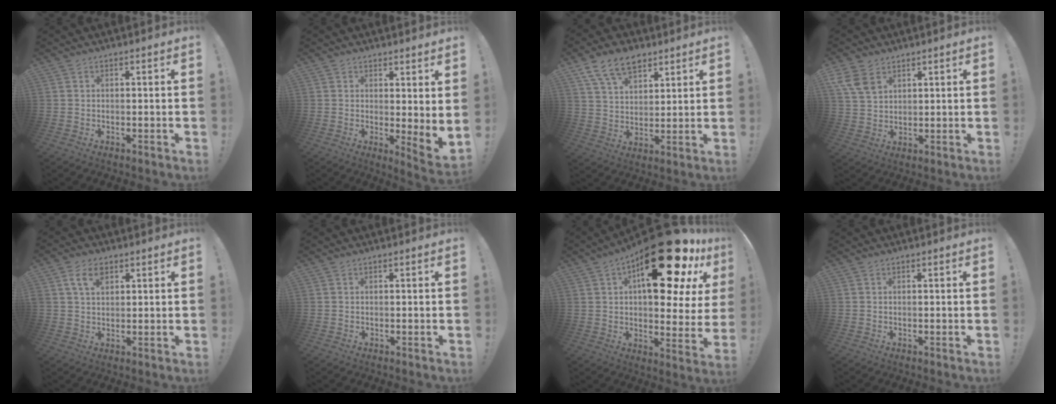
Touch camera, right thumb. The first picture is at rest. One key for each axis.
{"total": 3.7, "fx": 1.9, "fy": 0.2, "fz": 3.1, "tx": -0.036, "ty": -0.031, "tz": 0.035}
{"total": 11.6, "fx": 7.4, "fy": 6.5, "fz": 6.1, "tx": -0.108, "ty": -0.028, "tz": 0.141}
{"total": 8.1, "fx": 4.6, "fy": 5.1, "fz": 4.3, "tx": -0.085, "ty": -0.013, "tz": 0.092}
{"total": 5.7, "fx": 2.7, "fy": 3.2, "fz": 3.9, "tx": -0.069, "ty": 0.000, "tz": 0.049}
{"total": 0.0}
{"total": 29.0, "fx": 12.4, "fy": 11.7, "fz": 23.4, "tx": -0.326, "ty": -0.075, "tz": 0.208}
{"total": 0.0}